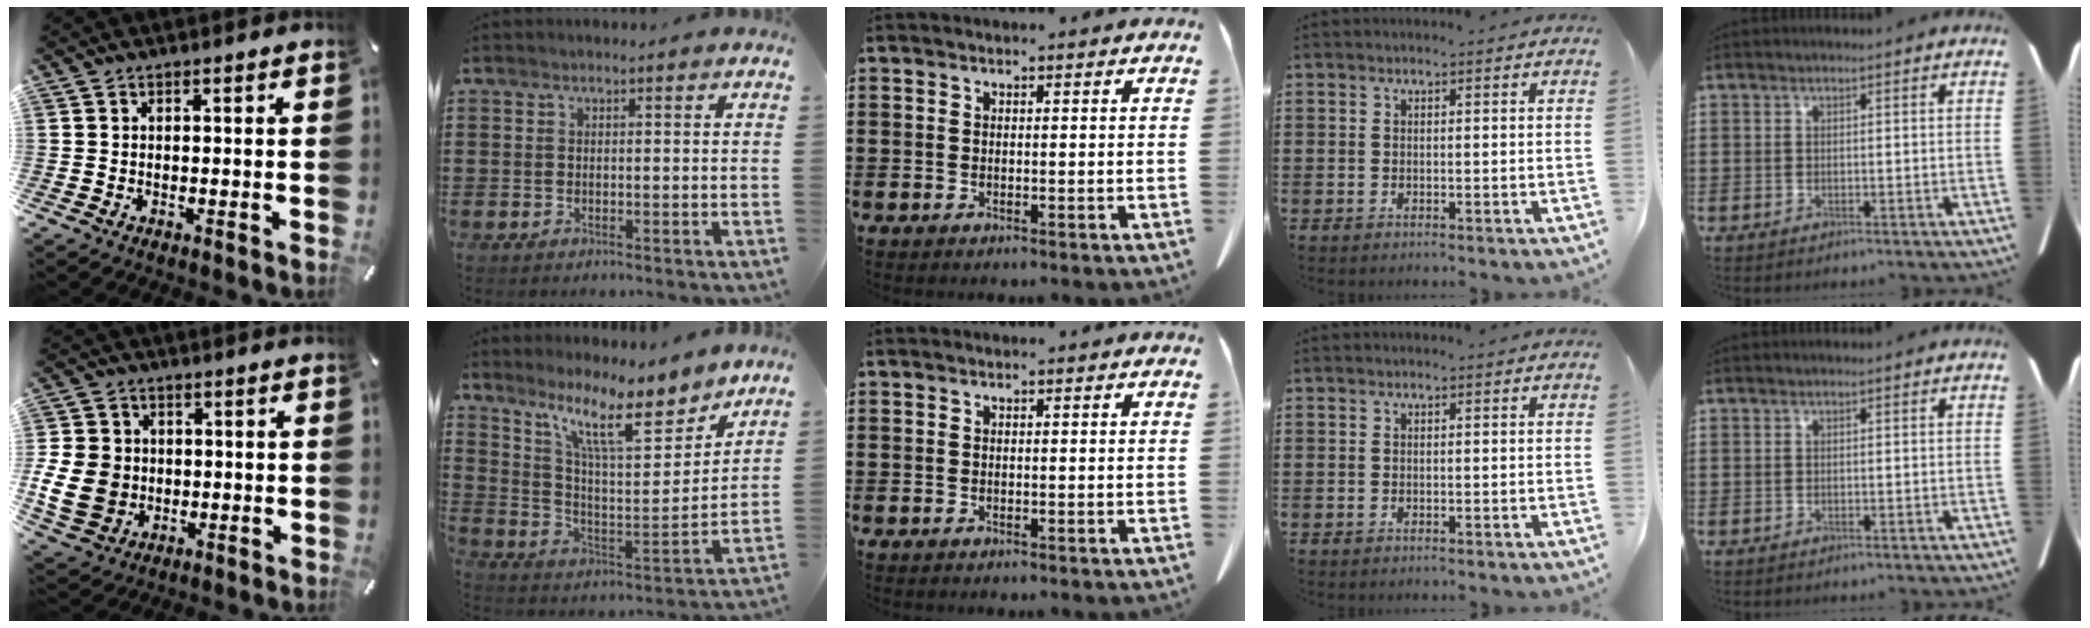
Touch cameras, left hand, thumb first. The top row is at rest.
{"thumb": {"total": 10.6, "force": [-1.3, 9.2, 5.0], "torque": [-0.123, 0.014, -0.025]}, "index": {"total": 12.7, "force": [9.1, 2.8, 8.4], "torque": [-0.165, -0.047, 0.154]}}